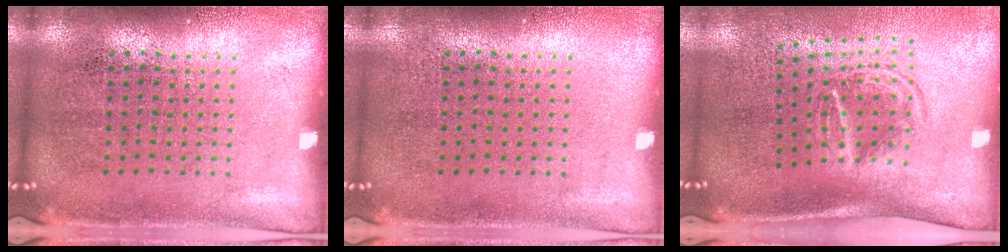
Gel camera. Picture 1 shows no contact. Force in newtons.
{"total": 0.0}
{"total": 1.8, "press": 1.2, "slide": 1.3}